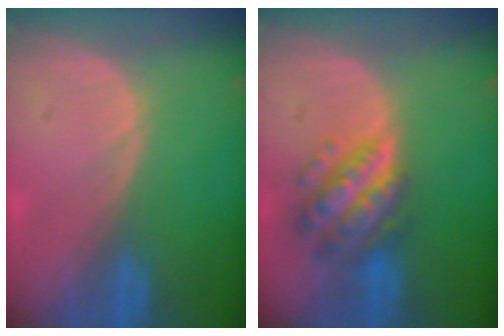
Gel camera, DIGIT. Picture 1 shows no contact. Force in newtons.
{"total": 7.4, "press": 7.3, "slide": 0.5}